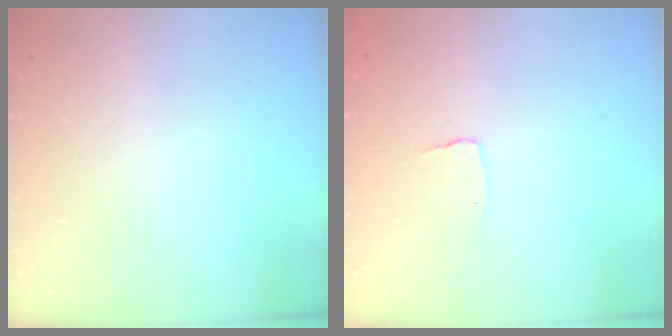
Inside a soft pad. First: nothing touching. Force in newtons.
{"total": 2.7, "press": 2.7, "slide": 0.2}